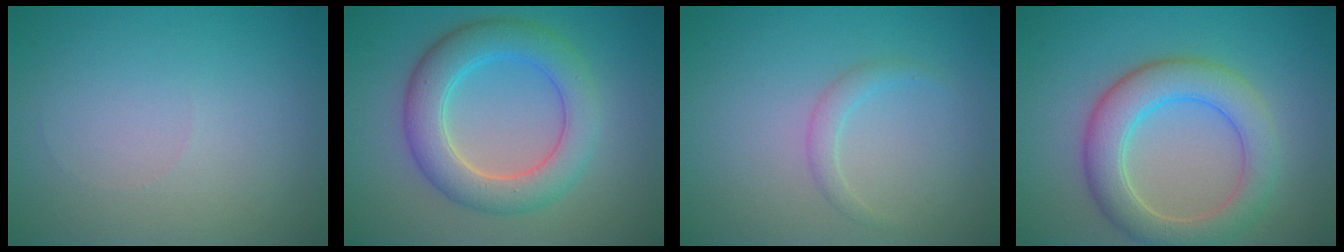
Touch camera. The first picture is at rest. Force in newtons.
{"total": 6.1, "press": 6.1, "slide": 0.3}
{"total": 1.3, "press": 1.3, "slide": 0.2}
{"total": 5.9, "press": 5.8, "slide": 0.5}